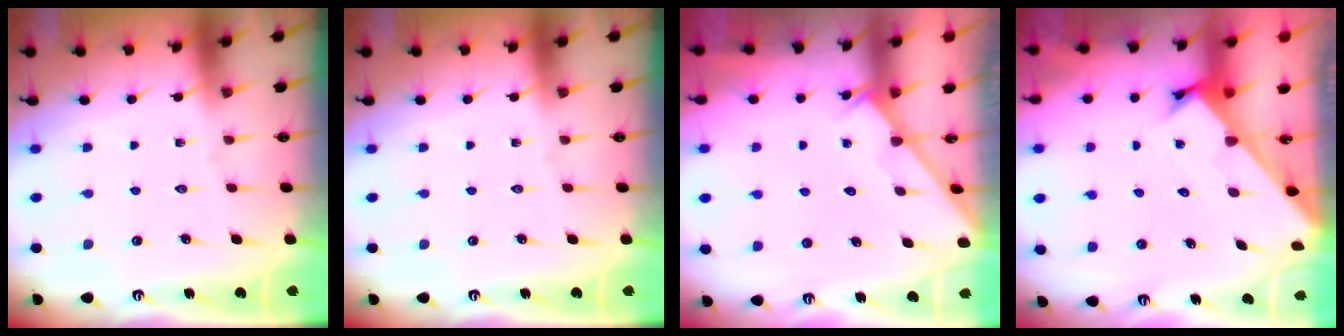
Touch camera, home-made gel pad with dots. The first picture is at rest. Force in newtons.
{"total": 0.0}
{"total": 2.0, "press": 2.0, "slide": 0.1}
{"total": 2.4, "press": 2.4, "slide": 0.2}